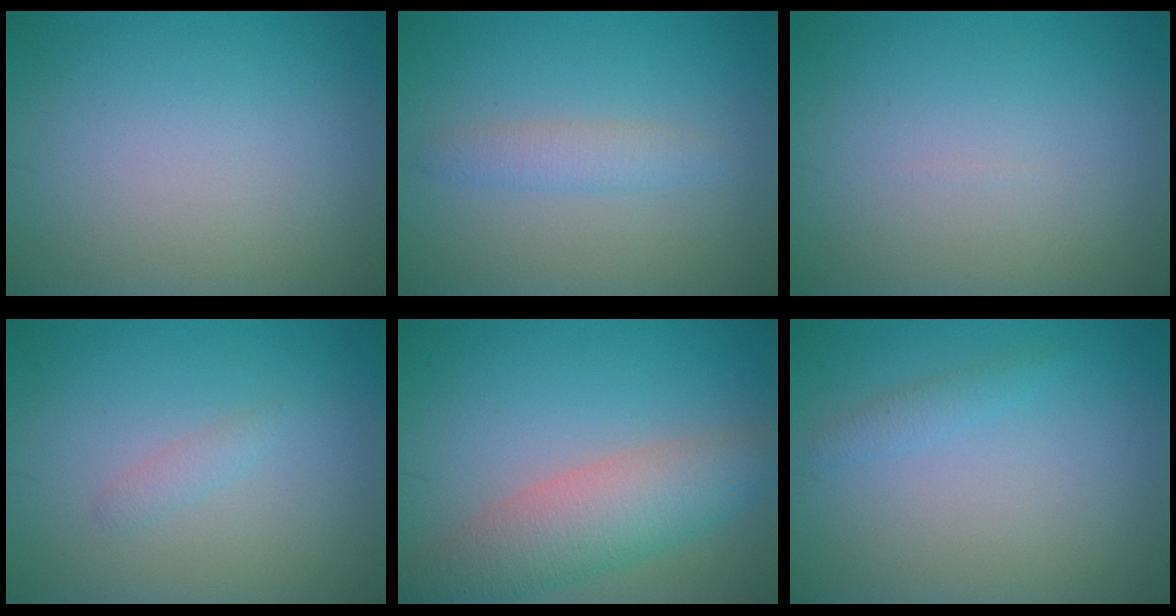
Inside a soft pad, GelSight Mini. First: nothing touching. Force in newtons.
{"total": 1.9, "press": 1.9, "slide": 0.1}
{"total": 0.0}
{"total": 0.9, "press": 0.9, "slide": 0.0}
{"total": 6.3, "press": 6.3, "slide": 0.4}
{"total": 1.1, "press": 1.1, "slide": 0.1}